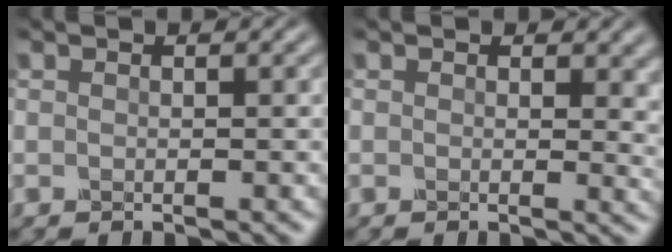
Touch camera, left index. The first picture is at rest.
{"total": 3.5, "force": [0.2, 2.0, 2.9], "torque": [-0.043, -0.003, 0.001]}